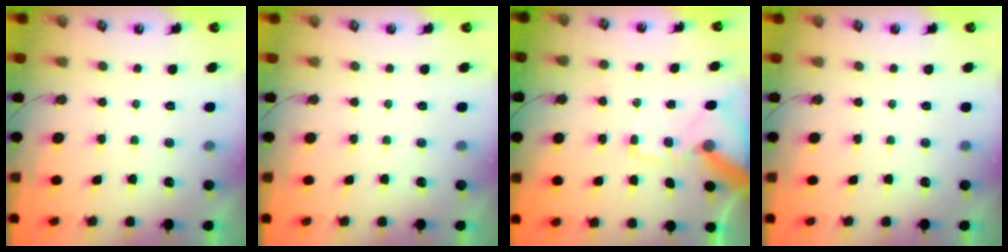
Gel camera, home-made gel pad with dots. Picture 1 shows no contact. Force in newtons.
{"total": 0.0}
{"total": 14.0, "press": 13.8, "slide": 2.5}
{"total": 0.0}